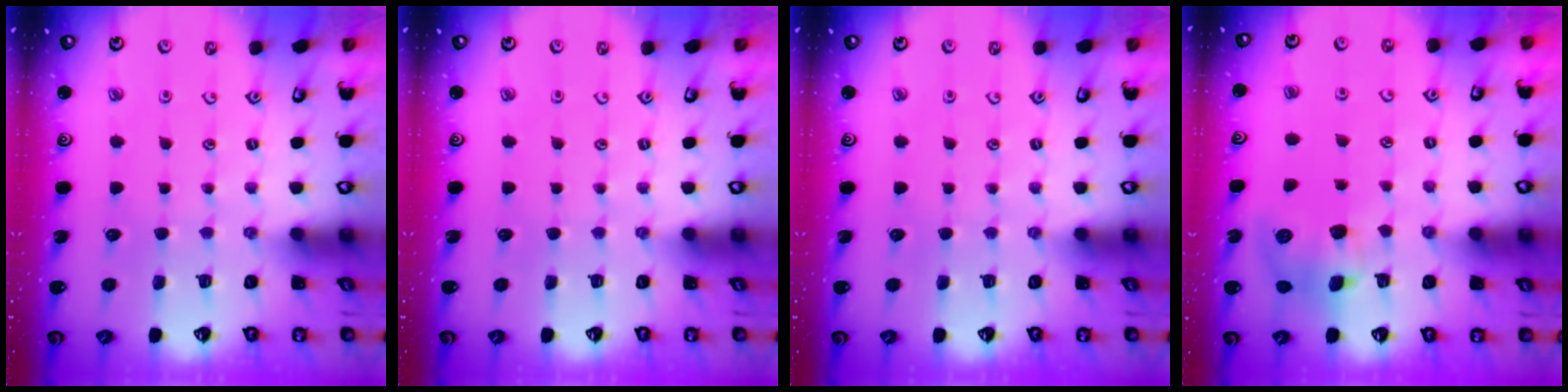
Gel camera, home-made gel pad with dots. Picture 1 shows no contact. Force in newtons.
{"total": 0.0}
{"total": 0.0}
{"total": 8.8, "press": 8.7, "slide": 1.1}